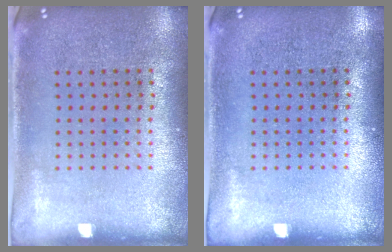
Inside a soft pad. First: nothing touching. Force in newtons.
{"total": 0.0}